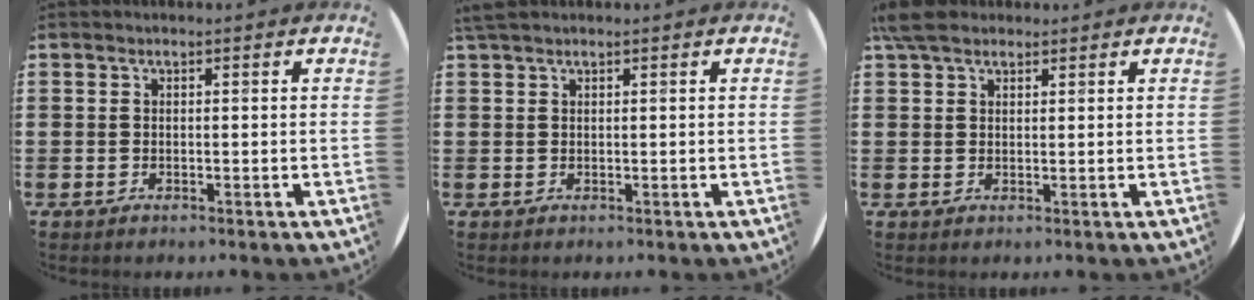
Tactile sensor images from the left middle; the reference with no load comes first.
{"total": 1.0, "force": [0.9, 0.1, 0.3], "torque": [-0.008, 0.003, 0.017]}
{"total": 3.4, "force": [2.7, 1.4, 1.4], "torque": [-0.026, 0.003, 0.051]}